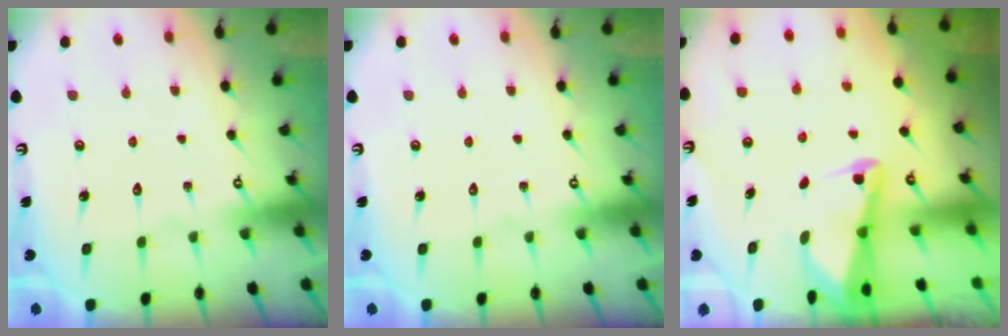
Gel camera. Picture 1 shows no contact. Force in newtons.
{"total": 0.0}
{"total": 2.7, "press": 2.6, "slide": 0.6}